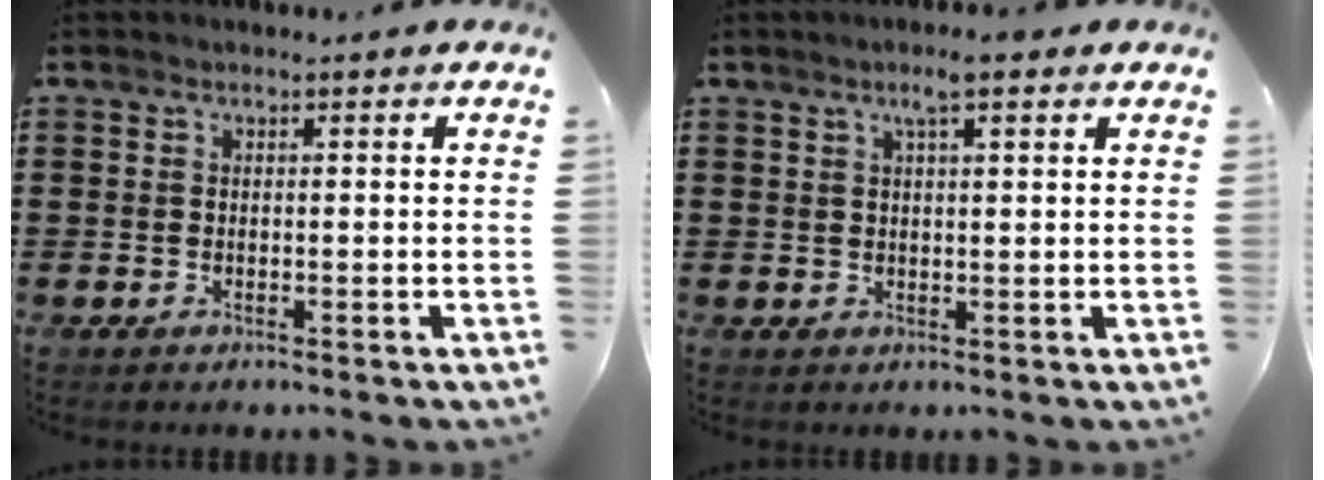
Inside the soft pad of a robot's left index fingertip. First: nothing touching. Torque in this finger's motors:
{"motor_torque": [1.08, -1.06, 0.30, 0.09]}